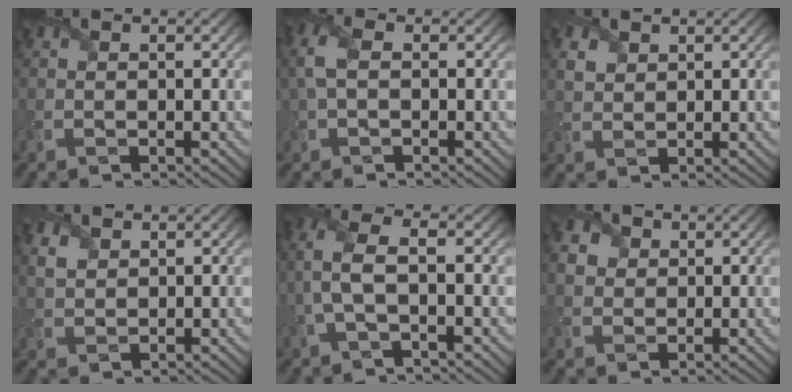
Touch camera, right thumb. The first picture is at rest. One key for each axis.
{"total": 4.1, "fx": 0.3, "fy": 2.2, "fz": 3.5, "tx": -0.091, "ty": 0.013, "tz": 0.002}
{"total": 2.2, "fx": 1.3, "fy": 1.5, "fz": 0.9, "tx": -0.031, "ty": 0.003, "tz": 0.027}
{"total": 2.7, "fx": 1.3, "fy": 1.7, "fz": 1.6, "tx": -0.047, "ty": 0.004, "tz": 0.028}
{"total": 4.7, "fx": -0.7, "fy": 1.4, "fz": 4.5, "tx": -0.113, "ty": 0.016, "tz": -0.021}
{"total": 3.4, "fx": 1.2, "fy": 2.9, "fz": 1.4, "tx": -0.055, "ty": 0.007, "tz": 0.020}